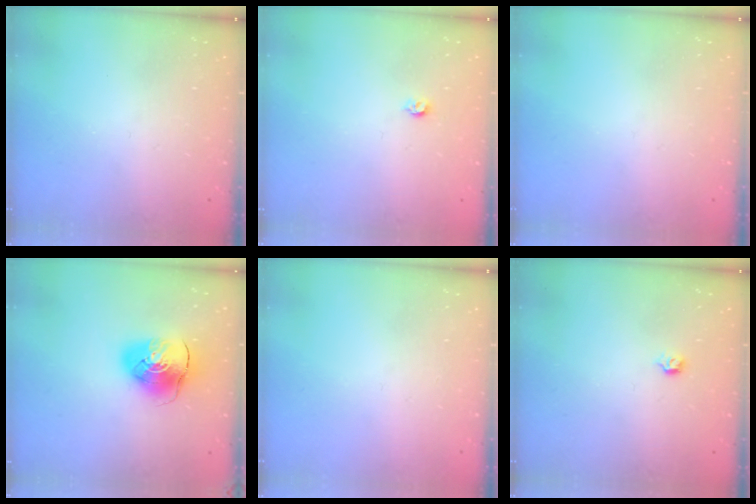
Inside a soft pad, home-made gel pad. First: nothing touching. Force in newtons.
{"total": 3.0, "press": 3.0, "slide": 0.5}
{"total": 0.0}
{"total": 10.2, "press": 10.1, "slide": 1.4}
{"total": 0.0}
{"total": 2.8, "press": 2.7, "slide": 0.8}